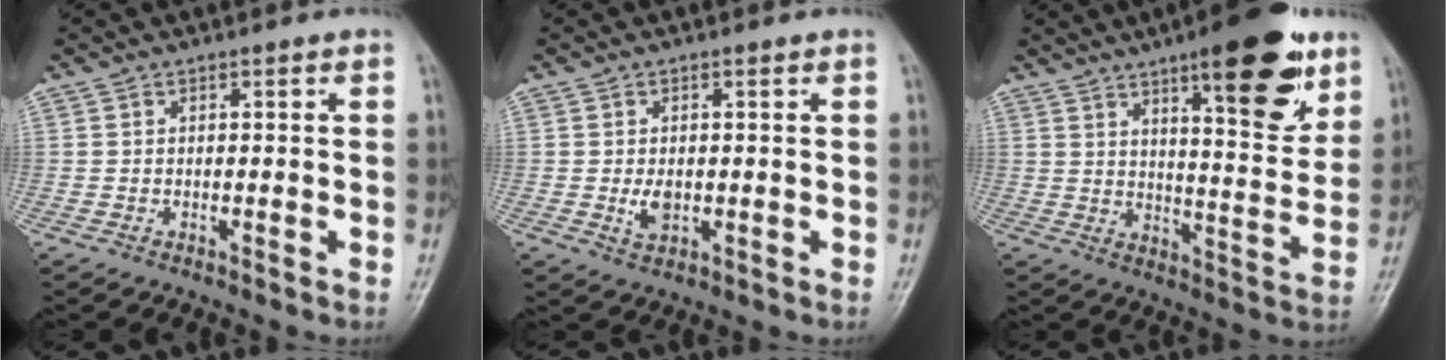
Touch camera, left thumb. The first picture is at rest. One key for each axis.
{"total": 3.0, "fx": -0.2, "fy": 1.9, "fz": 2.3, "tx": -0.038, "ty": -0.005, "tz": 0.002}
{"total": 17.1, "fx": 9.9, "fy": 5.0, "fz": 13.1, "tx": -0.151, "ty": -0.053, "tz": 0.143}